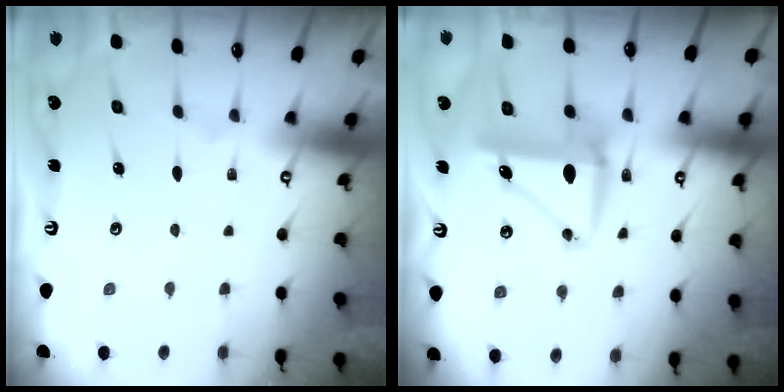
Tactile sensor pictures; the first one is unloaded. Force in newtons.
{"total": 8.2, "press": 8.0, "slide": 1.8}